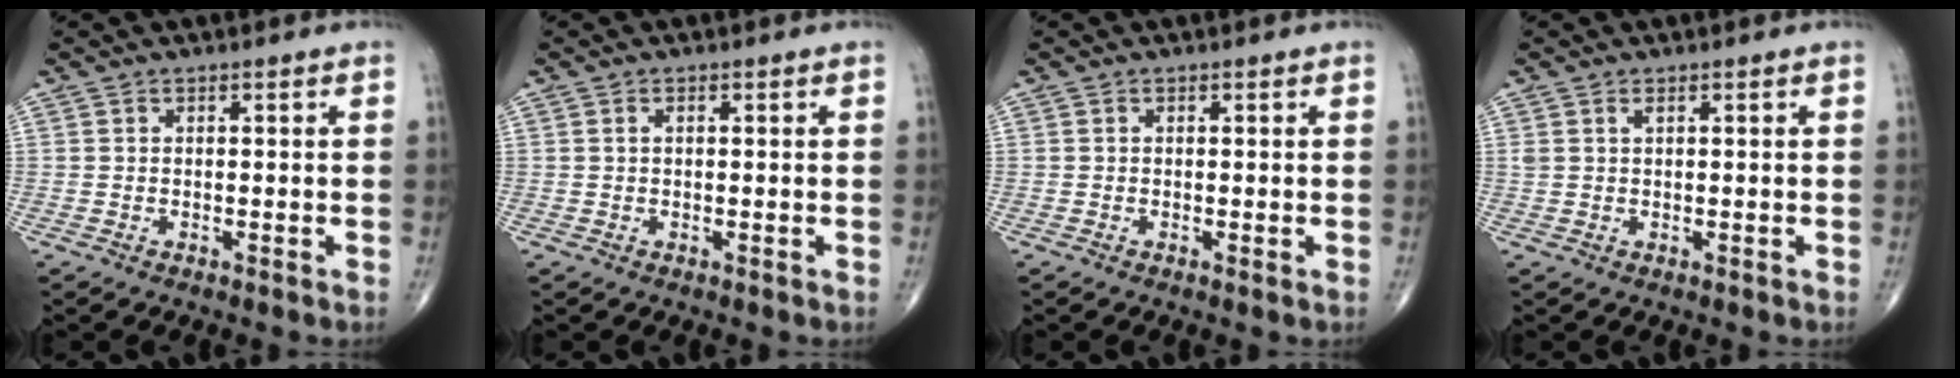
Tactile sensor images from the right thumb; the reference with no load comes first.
{"total": 0.6, "force": [0.2, 0.3, 0.5], "torque": [-0.012, 0.003, 0.003]}
{"total": 0.0}
{"total": 1.0, "force": [0.6, 0.4, 0.7], "torque": [-0.018, 0.008, 0.014]}